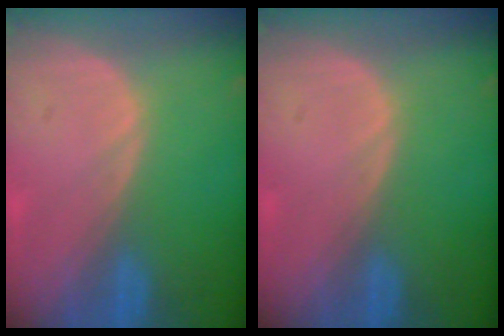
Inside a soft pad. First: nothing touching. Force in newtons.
{"total": 0.0}